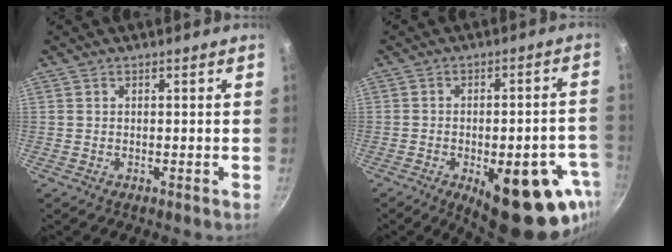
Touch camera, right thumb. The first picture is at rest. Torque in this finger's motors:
{"motor_torque": [2.64, 2.36, 0.19, -0.22, 0.35]}